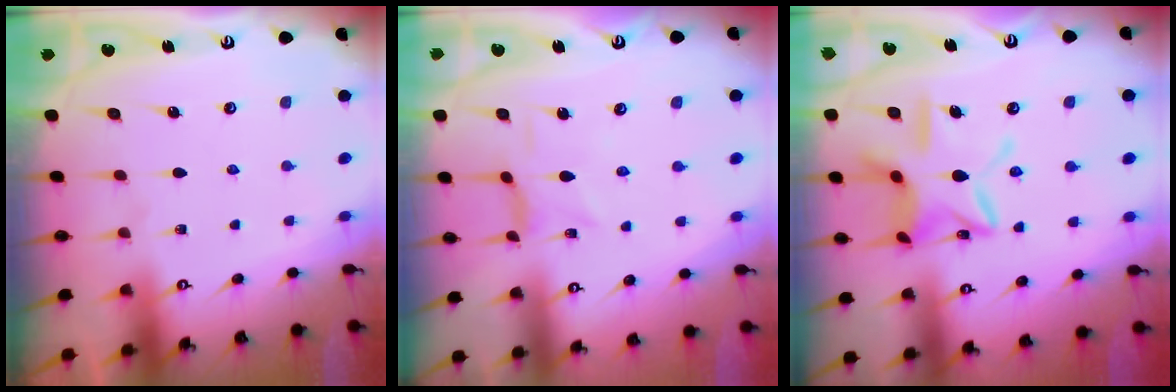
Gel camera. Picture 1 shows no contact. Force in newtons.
{"total": 1.0, "press": 0.9, "slide": 0.4}
{"total": 13.9, "press": 13.9, "slide": 1.2}